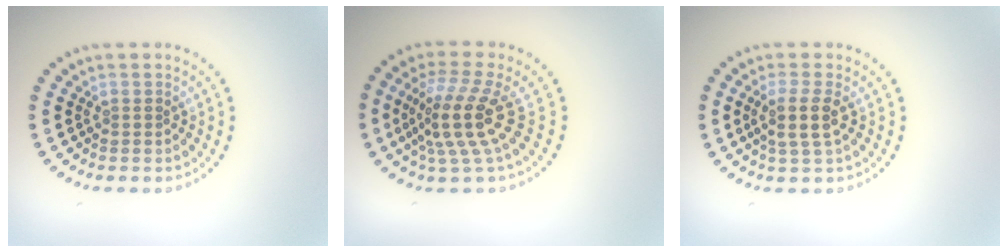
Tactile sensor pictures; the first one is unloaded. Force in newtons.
{"total": 4.8, "press": 3.5, "slide": 3.2}
{"total": 2.7, "press": 2.3, "slide": 1.5}